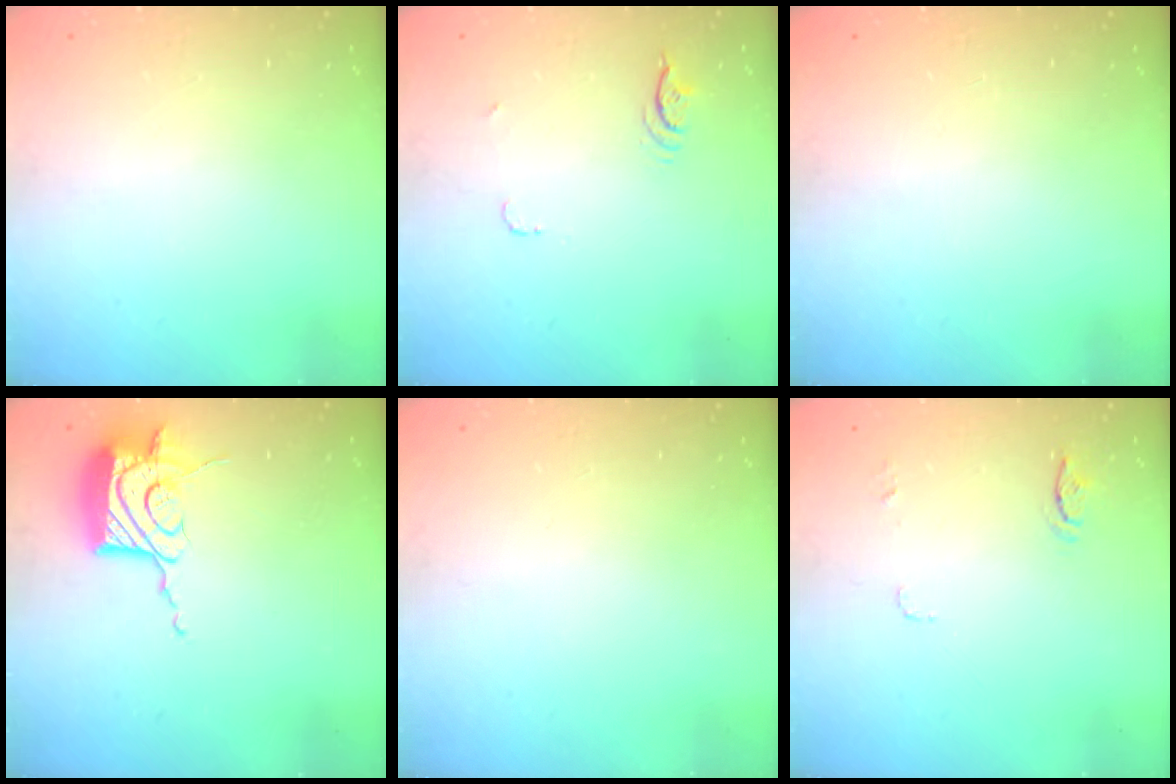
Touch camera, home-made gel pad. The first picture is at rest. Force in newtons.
{"total": 3.9, "press": 3.6, "slide": 1.7}
{"total": 0.0}
{"total": 17.2, "press": 17.1, "slide": 0.7}
{"total": 0.0}
{"total": 5.5, "press": 5.4, "slide": 0.4}